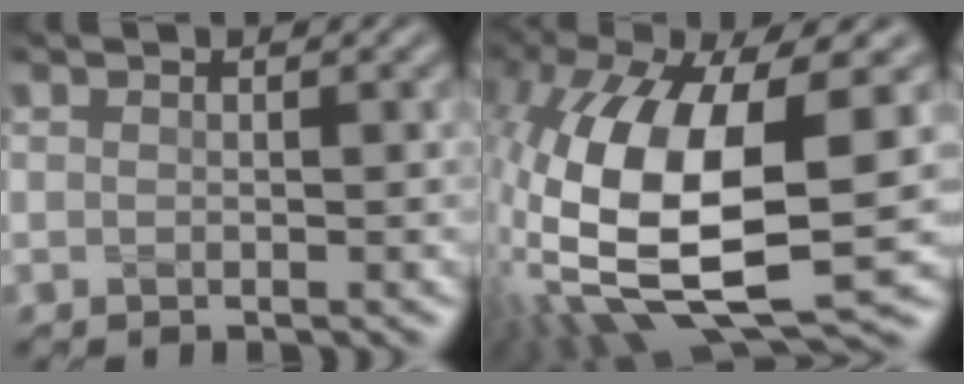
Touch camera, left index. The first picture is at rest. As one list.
[{"total": 15.5, "force": [-0.7, 6.4, 14.1], "torque": [-0.310, -0.012, -0.003]}]